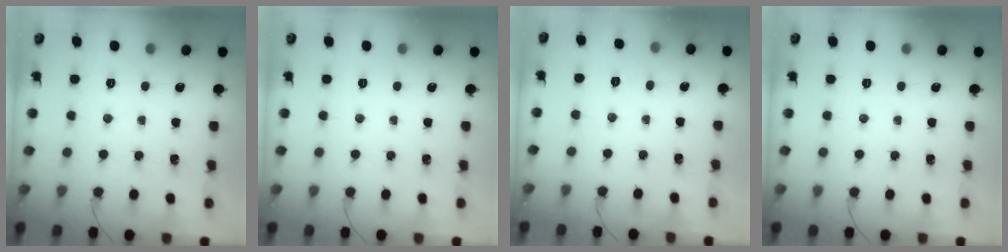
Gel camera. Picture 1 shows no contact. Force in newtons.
{"total": 0.0}
{"total": 2.0, "press": 0.4, "slide": 1.9}
{"total": 0.0}